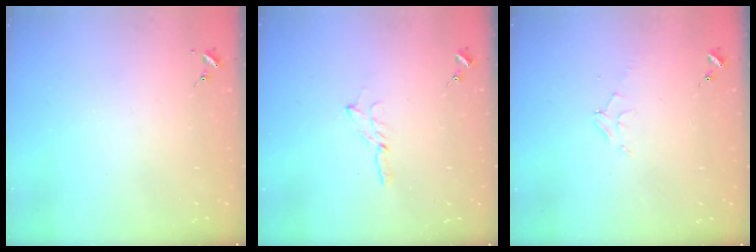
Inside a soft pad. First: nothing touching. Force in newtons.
{"total": 1.8, "press": 1.8, "slide": 0.2}
{"total": 5.1, "press": 5.1, "slide": 0.5}